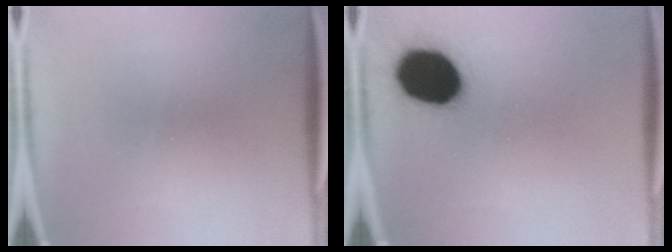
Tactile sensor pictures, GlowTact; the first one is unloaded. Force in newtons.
{"total": 17.8}